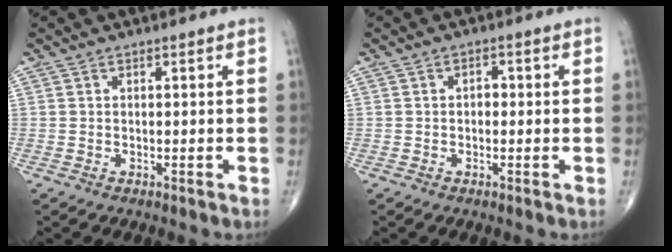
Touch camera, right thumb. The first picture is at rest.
{"total": 1.7, "force": [0.0, 1.1, 1.3], "torque": [-0.015, 0.007, -0.004]}